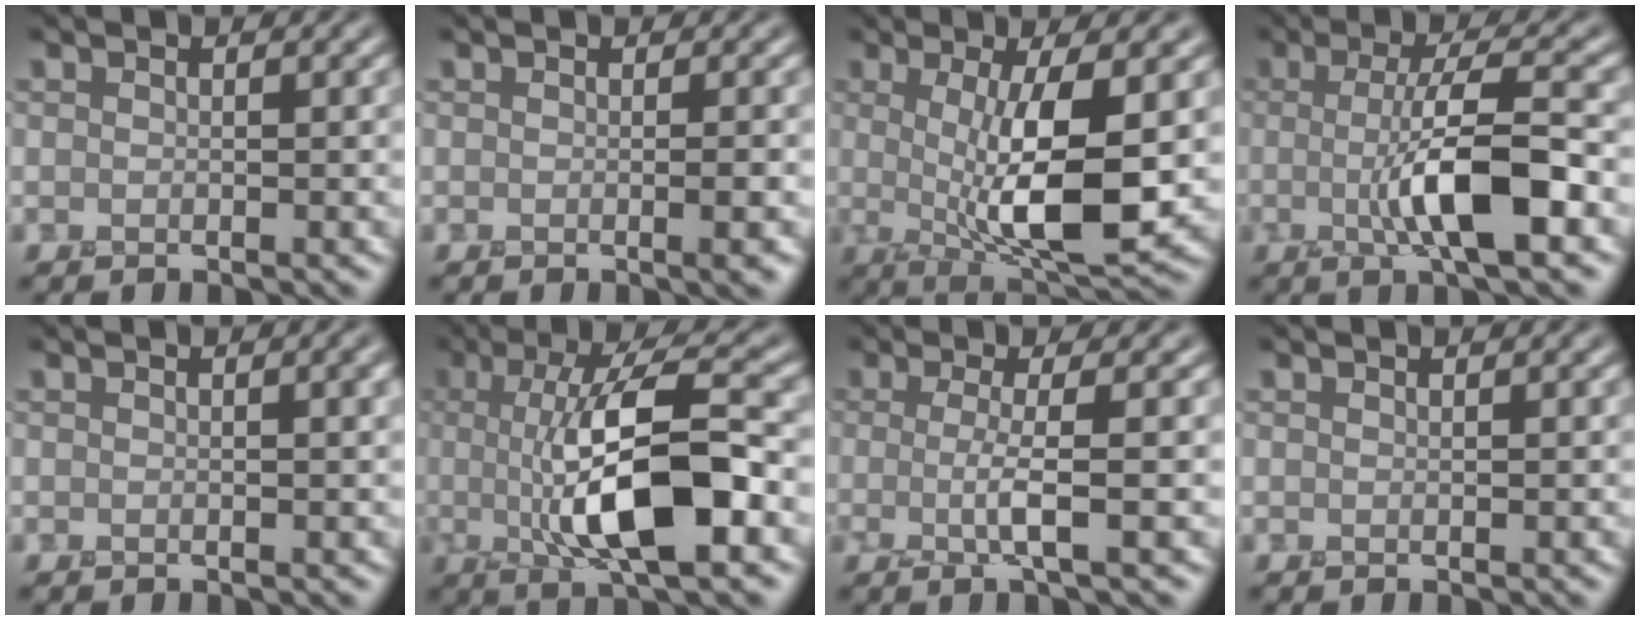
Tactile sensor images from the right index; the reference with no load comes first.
{"total": 1.4, "force": [-0.5, 0.2, 1.3], "torque": [-0.020, -0.001, -0.006]}
{"total": 7.8, "force": [0.4, 1.7, 7.6], "torque": [-0.126, -0.012, 0.013]}
{"total": 6.8, "force": [-0.7, 1.2, 6.7], "torque": [-0.120, 0.006, -0.015]}
{"total": 1.4, "force": [0.3, 0.6, 1.3], "torque": [-0.015, 0.000, 0.004]}
{"total": 9.8, "force": [-0.4, 2.6, 9.5], "torque": [-0.163, 0.006, -0.005]}
{"total": 3.0, "force": [-0.1, 0.3, 3.0], "torque": [-0.062, -0.004, -0.008]}
{"total": 0.0}